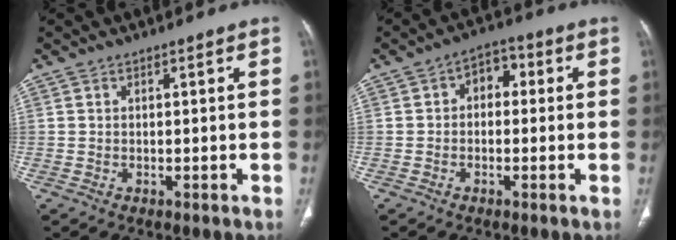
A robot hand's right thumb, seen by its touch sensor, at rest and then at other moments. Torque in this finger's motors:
{"motor_torque": [-0.80, 0.30, 0.04, 0.21, 0.12]}